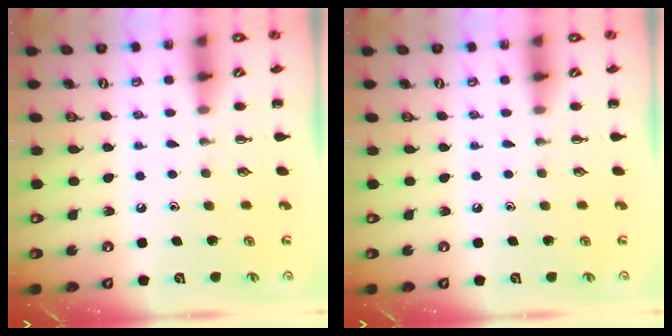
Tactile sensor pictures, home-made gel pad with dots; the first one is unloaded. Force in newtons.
{"total": 0.0}